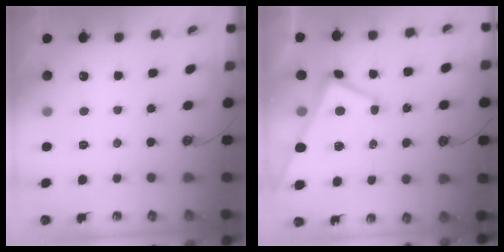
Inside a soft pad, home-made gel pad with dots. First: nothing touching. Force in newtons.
{"total": 2.6, "press": 2.5, "slide": 0.8}